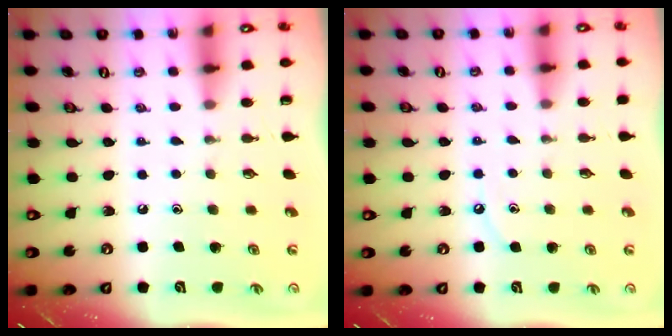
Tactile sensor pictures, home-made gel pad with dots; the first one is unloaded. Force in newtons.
{"total": 4.0, "press": 3.9, "slide": 0.5}